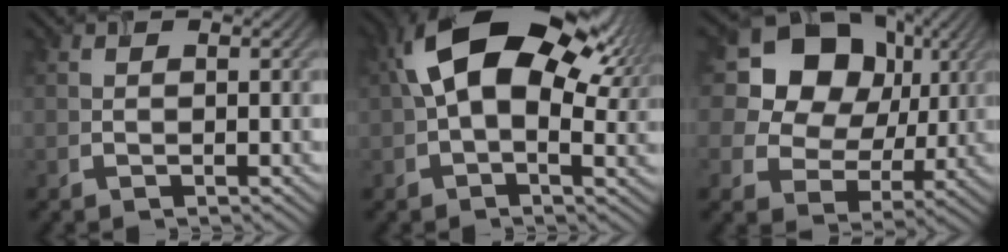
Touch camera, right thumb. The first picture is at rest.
{"total": 16.6, "force": [5.6, 9.3, 12.6], "torque": [-0.216, 0.017, 0.095]}
{"total": 18.0, "force": [6.1, 14.4, 8.9], "torque": [-0.221, 0.062, 0.116]}